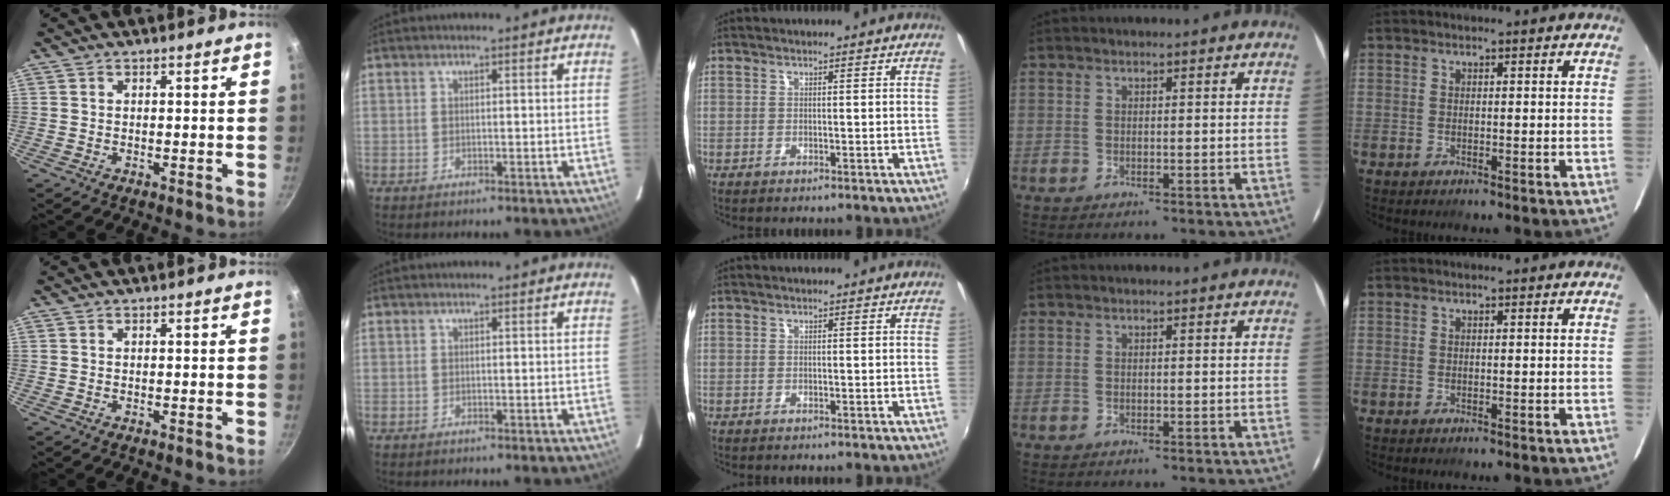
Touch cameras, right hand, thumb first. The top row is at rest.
{}